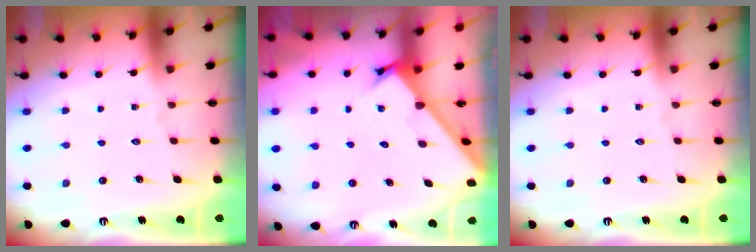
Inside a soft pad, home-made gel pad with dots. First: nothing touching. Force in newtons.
{"total": 2.4, "press": 2.4, "slide": 0.2}
{"total": 0.0}